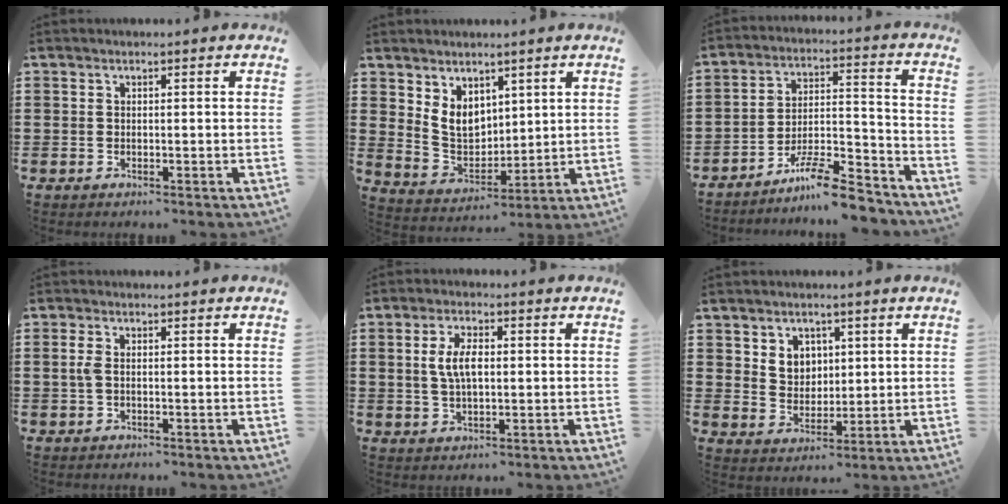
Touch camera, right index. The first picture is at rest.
{"total": 6.0, "force": [3.1, 4.4, 2.7], "torque": [-0.069, 0.001, 0.062]}
{"total": 9.8, "force": [-8.6, 1.2, 4.7], "torque": [-0.068, 0.027, -0.159]}
{"total": 1.9, "force": [-0.1, 0.6, 1.8], "torque": [-0.048, -0.005, -0.008]}
{"total": 5.3, "force": [0.6, 2.3, 4.8], "torque": [-0.103, 0.006, 0.005]}
{"total": 4.4, "force": [2.1, 3.7, 1.1], "torque": [-0.031, 0.009, 0.037]}